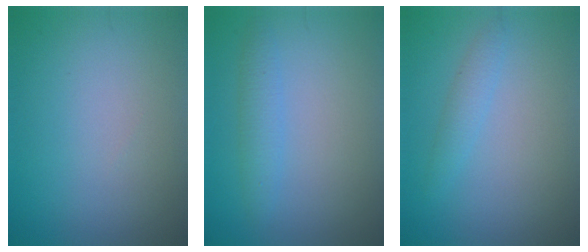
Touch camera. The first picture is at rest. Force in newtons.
{"total": 2.0, "press": 2.0, "slide": 0.1}
{"total": 1.5, "press": 1.5, "slide": 0.1}